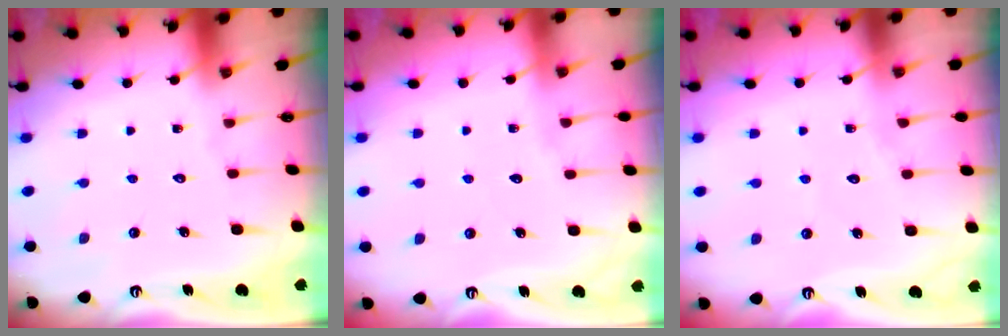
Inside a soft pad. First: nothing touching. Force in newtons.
{"total": 4.4, "press": 4.4, "slide": 0.6}
{"total": 4.7, "press": 4.7, "slide": 0.6}